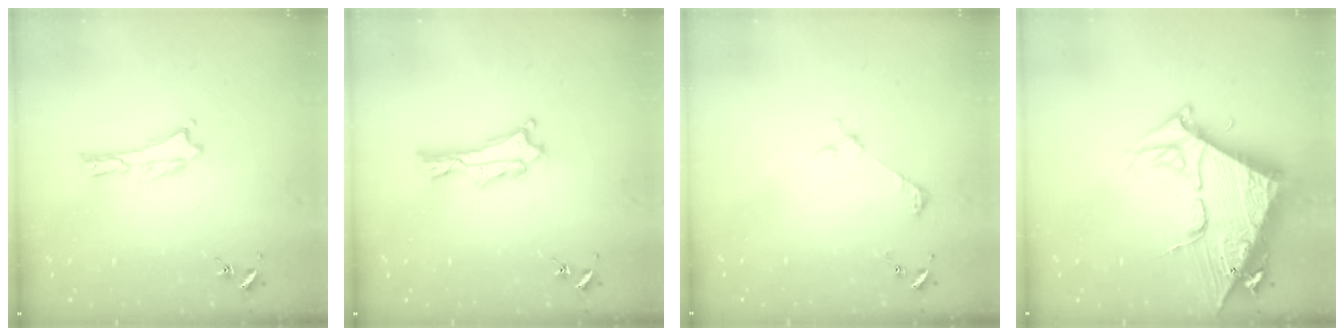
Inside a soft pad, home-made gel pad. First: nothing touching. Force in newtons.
{"total": 2.4, "press": 2.4, "slide": 0.3}
{"total": 2.5, "press": 2.5, "slide": 0.2}
{"total": 11.1, "press": 11.1, "slide": 1.3}